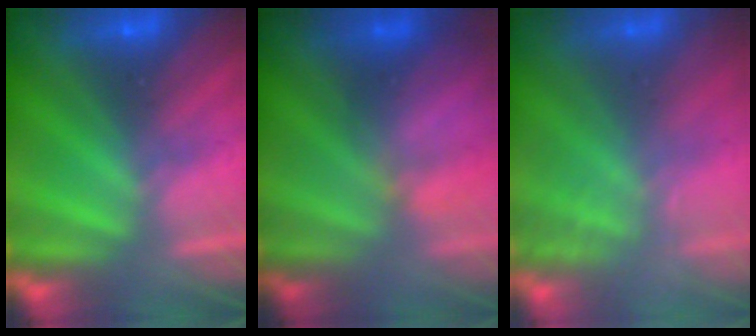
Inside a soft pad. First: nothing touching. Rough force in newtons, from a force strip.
{"total": 4.5}
{"total": 2.0}